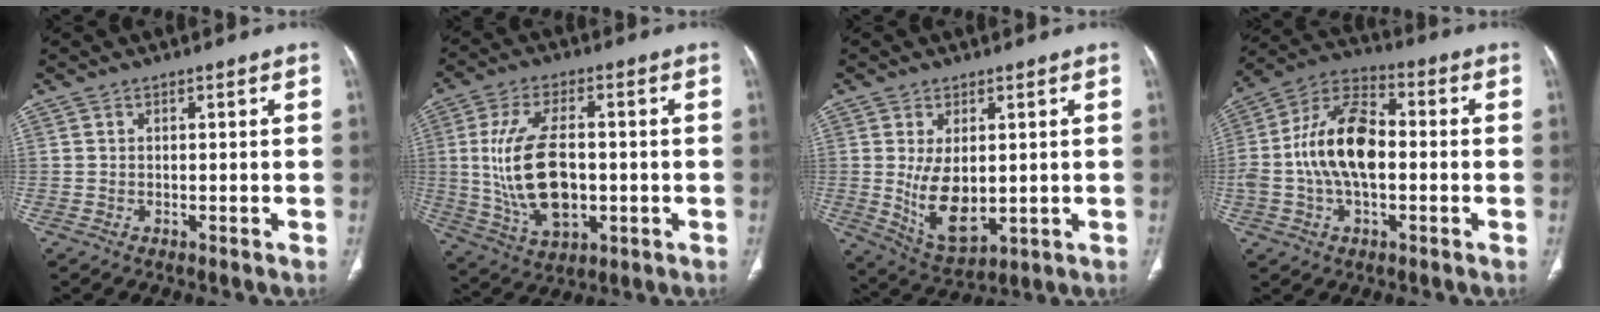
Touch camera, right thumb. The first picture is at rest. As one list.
[{"total": 15.2, "force": [-0.3, 8.0, 13.0], "torque": [-0.250, 0.000, 0.007]}, {"total": 9.6, "force": [0.2, 5.1, 8.2], "torque": [-0.134, -0.020, 0.025]}, {"total": 15.2, "force": [-0.8, 8.3, 12.7], "torque": [-0.242, 0.035, -0.023]}]